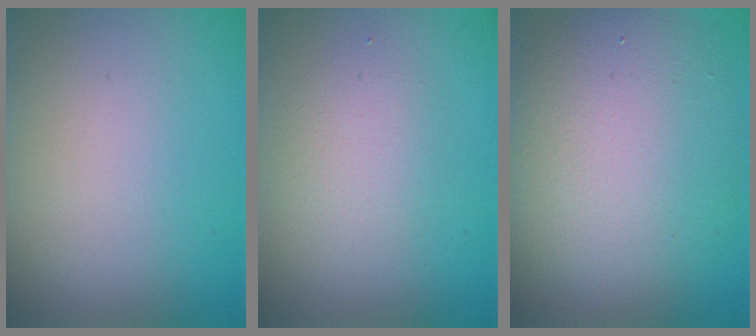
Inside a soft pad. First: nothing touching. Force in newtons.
{"total": 2.2, "press": 2.2, "slide": 0.2}
{"total": 8.8, "press": 8.8, "slide": 0.8}